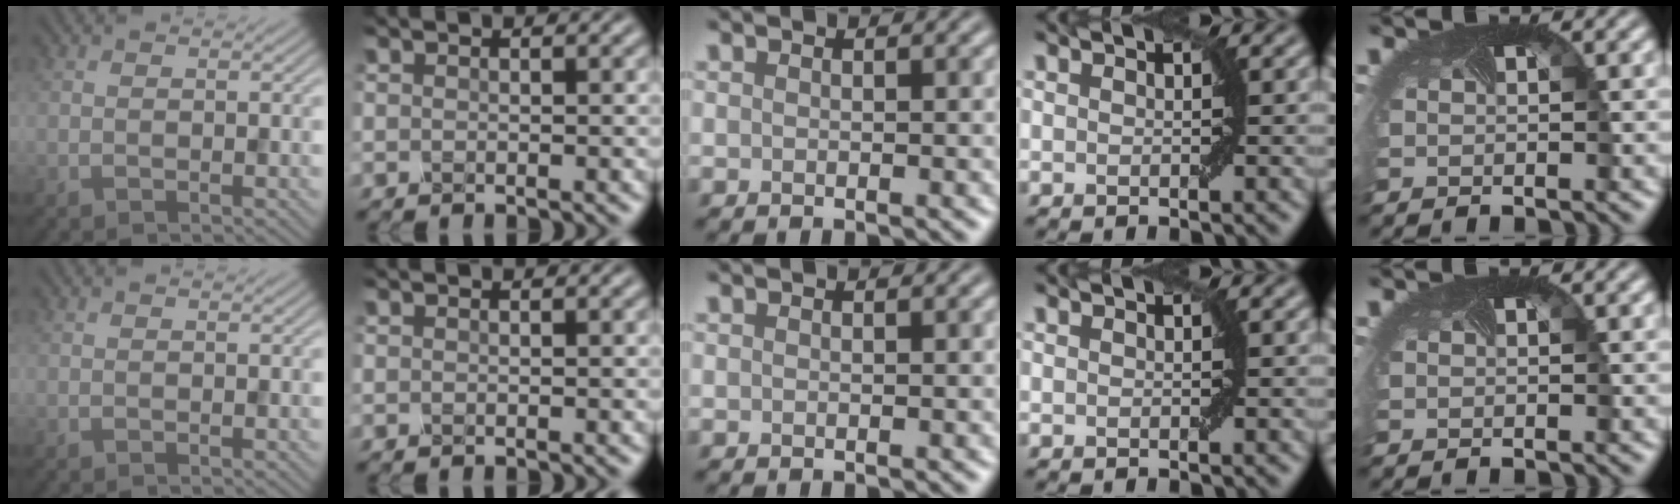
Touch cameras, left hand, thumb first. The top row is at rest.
{}